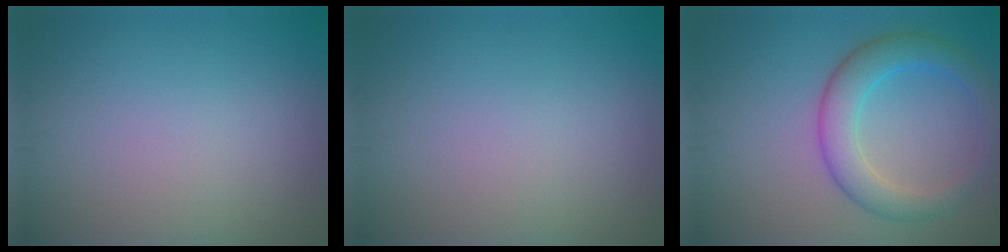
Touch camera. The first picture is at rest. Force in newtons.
{"total": 0.0}
{"total": 4.7, "press": 4.7, "slide": 0.1}